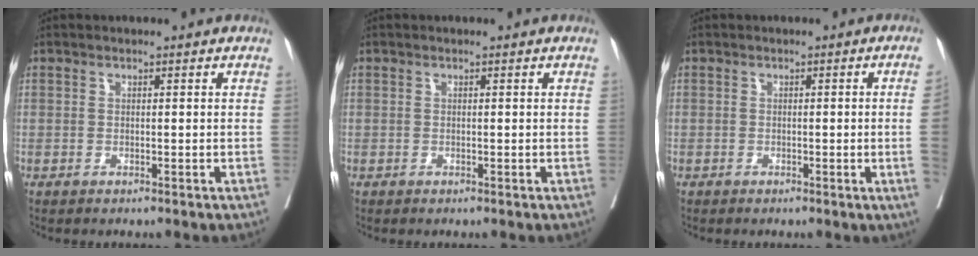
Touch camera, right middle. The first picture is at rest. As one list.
[{"total": 0.0}, {"total": 3.7, "force": [-0.4, -1.4, 3.4], "torque": [-0.047, -0.008, -0.001]}]